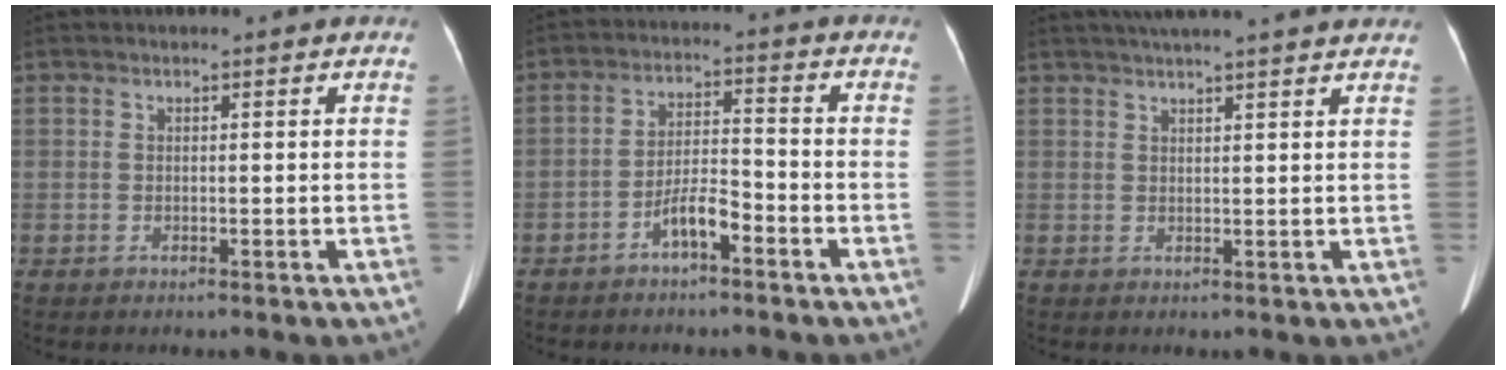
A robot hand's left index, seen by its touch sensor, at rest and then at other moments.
{"total": 5.0, "force": [-3.3, 1.1, 3.6], "torque": [-0.074, 0.014, -0.058]}
{"total": 12.5, "force": [10.9, 0.1, 6.1], "torque": [-0.098, 0.037, 0.136]}